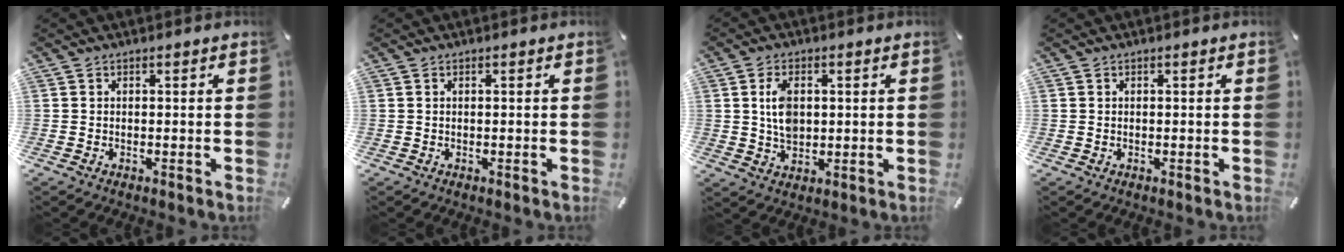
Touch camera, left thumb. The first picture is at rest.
{"total": 0.0}
{"total": 6.3, "force": [1.1, 4.2, 4.5], "torque": [-0.091, 0.000, 0.013]}
{"total": 0.0}